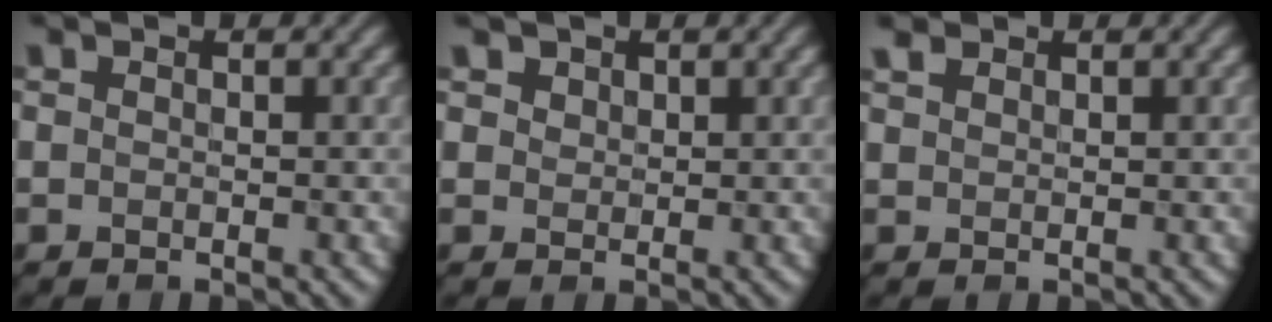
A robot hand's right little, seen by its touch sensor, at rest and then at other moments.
{"total": 1.4, "force": [1.0, 0.9, 0.3], "torque": [-0.010, -0.006, 0.025]}
{"total": 1.3, "force": [1.1, 0.6, 0.4], "torque": [-0.014, 0.005, 0.027]}